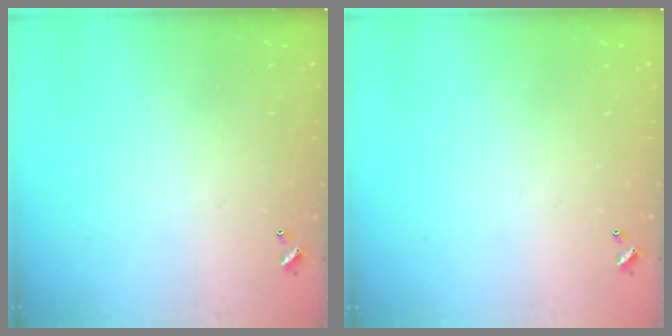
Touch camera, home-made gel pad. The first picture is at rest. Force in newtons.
{"total": 0.0}